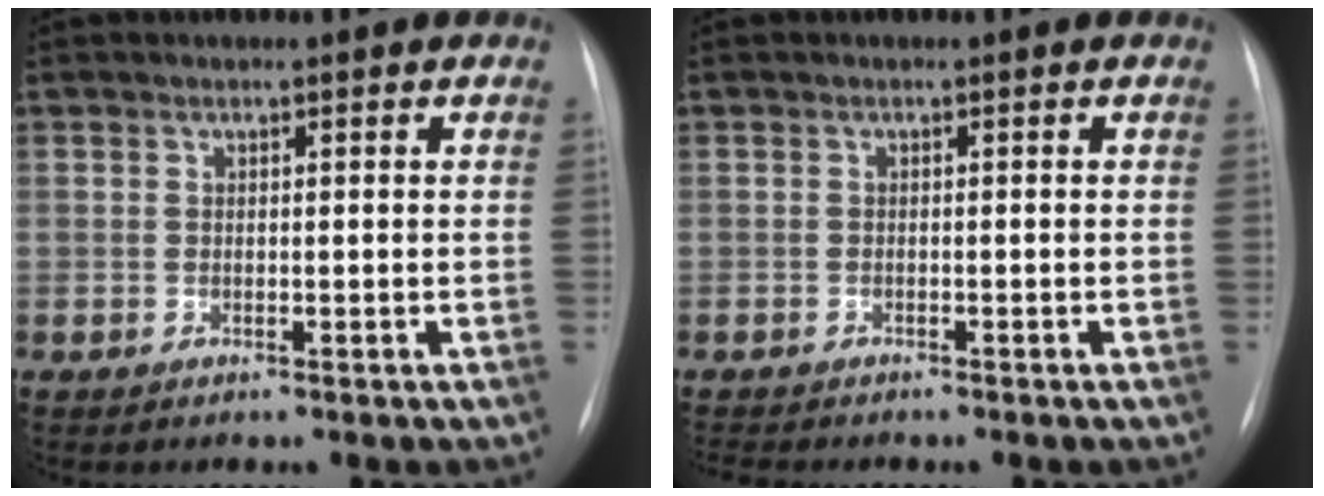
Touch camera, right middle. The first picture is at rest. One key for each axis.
{"total": 3.1, "fx": -2.8, "fy": 0.3, "fz": 1.2, "tx": -0.018, "ty": -0.007, "tz": -0.037}